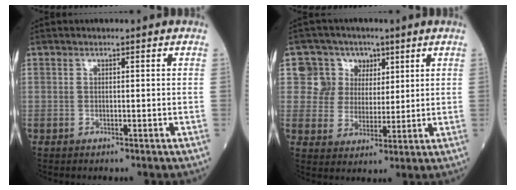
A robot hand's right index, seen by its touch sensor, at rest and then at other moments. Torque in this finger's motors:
{"motor_torque": [0.12, 0.14, 0.00, 0.01]}